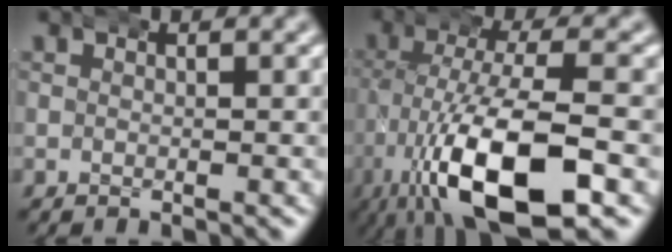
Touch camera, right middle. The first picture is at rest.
{"total": 10.5, "force": [-3.4, 3.8, 9.2], "torque": [-0.179, -0.029, -0.034]}